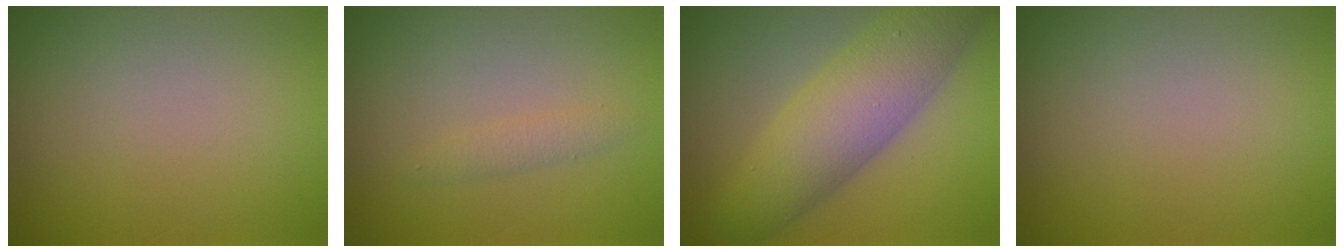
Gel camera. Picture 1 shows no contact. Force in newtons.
{"total": 1.0, "press": 1.0, "slide": 0.0}
{"total": 7.0, "press": 7.0, "slide": 0.3}
{"total": 0.0}